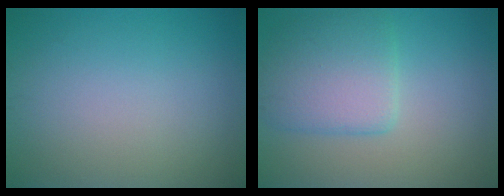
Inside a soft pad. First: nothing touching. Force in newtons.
{"total": 5.3, "press": 5.3, "slide": 0.3}